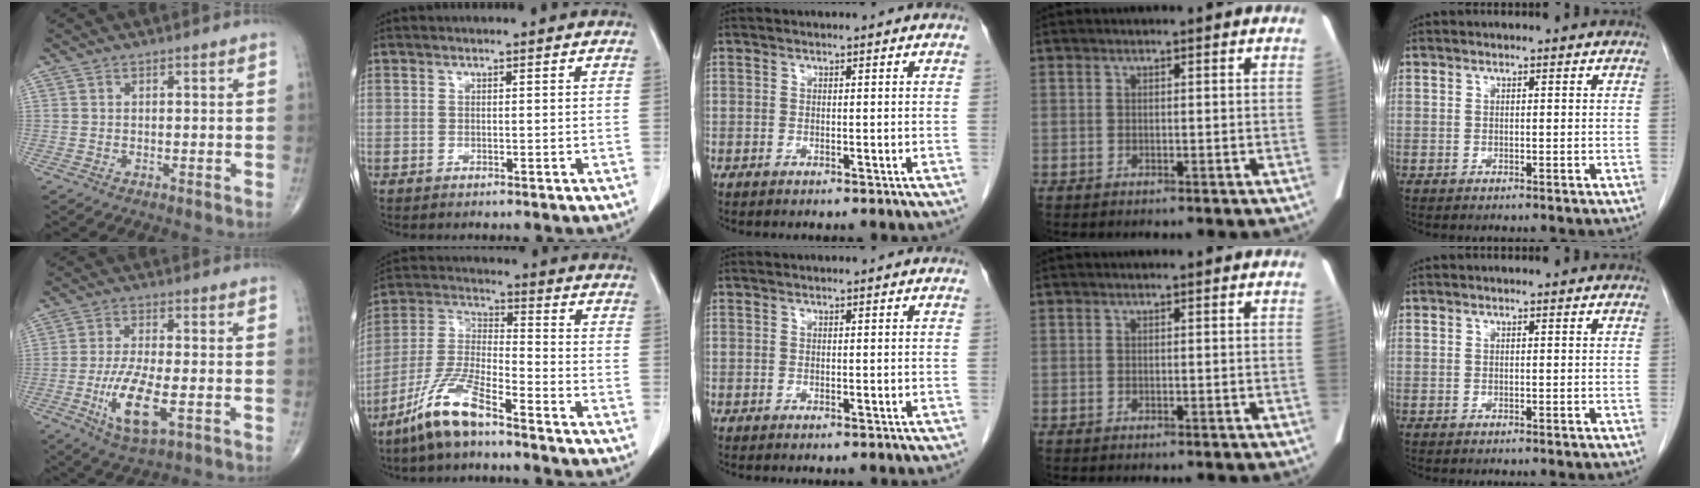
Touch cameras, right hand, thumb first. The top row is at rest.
{"thumb": {"total": 10.9, "force": [-3.3, 3.7, 9.7], "torque": [-0.189, -0.003, -0.055]}, "index": {"total": 10.6, "force": [-7.7, 1.6, 7.2], "torque": [-0.165, -0.018, -0.155]}}